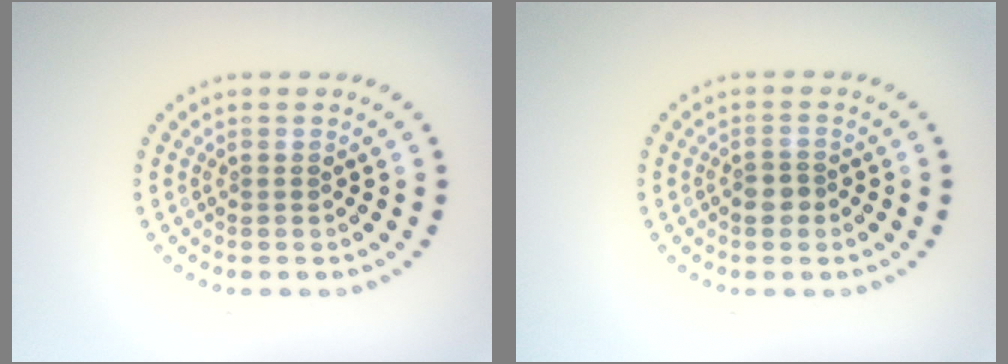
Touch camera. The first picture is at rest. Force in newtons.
{"total": 1.6, "press": 1.5, "slide": 0.6}